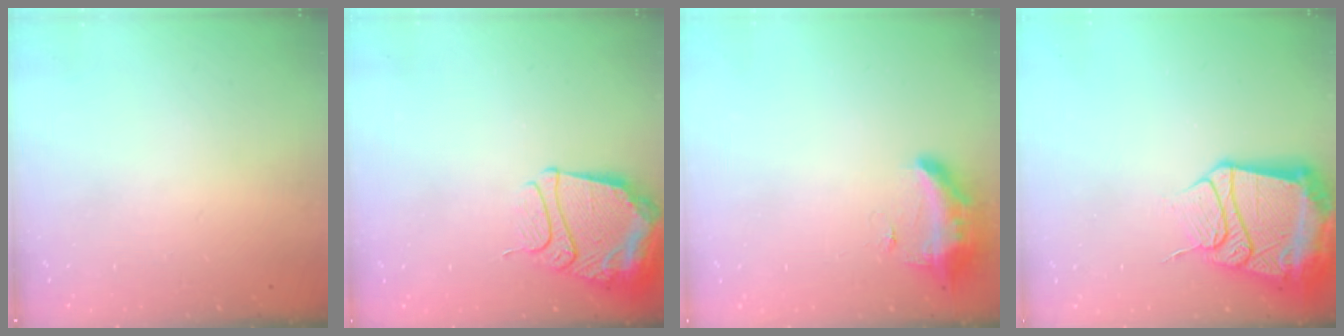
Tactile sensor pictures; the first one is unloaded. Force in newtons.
{"total": 13.8, "press": 13.7, "slide": 1.4}
{"total": 12.6, "press": 10.6, "slide": 6.9}
{"total": 20.6, "press": 20.5, "slide": 2.3}